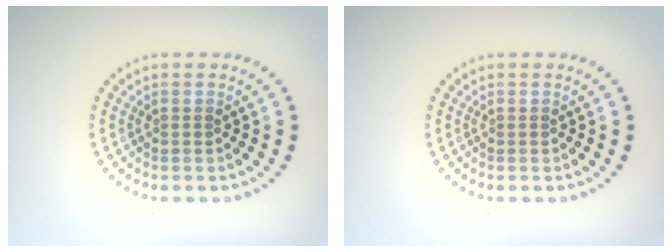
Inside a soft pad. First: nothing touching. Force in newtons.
{"total": 0.0}